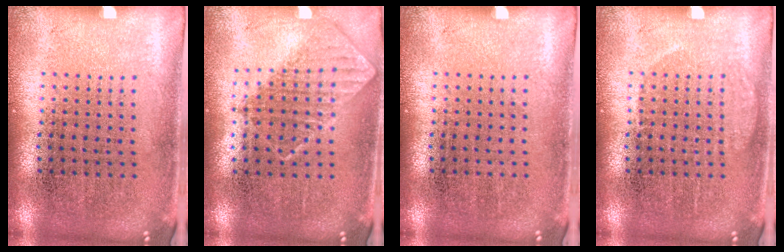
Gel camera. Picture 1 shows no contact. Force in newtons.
{"total": 0.7, "press": 0.7, "slide": 0.1}
{"total": 0.0}
{"total": 1.1, "press": 1.1, "slide": 0.3}